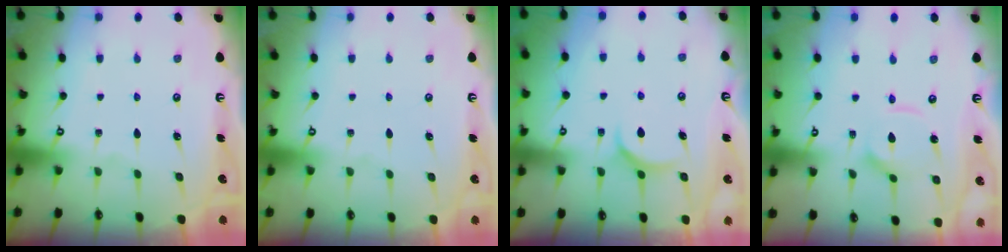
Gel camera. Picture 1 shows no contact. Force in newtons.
{"total": 0.0}
{"total": 4.9, "press": 4.9, "slide": 0.7}
{"total": 8.2, "press": 8.2, "slide": 0.8}